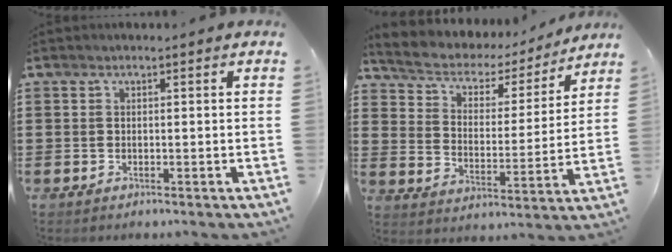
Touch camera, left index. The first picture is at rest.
{"total": 4.2, "force": [3.4, 2.0, 1.2], "torque": [-0.048, -0.023, 0.050]}